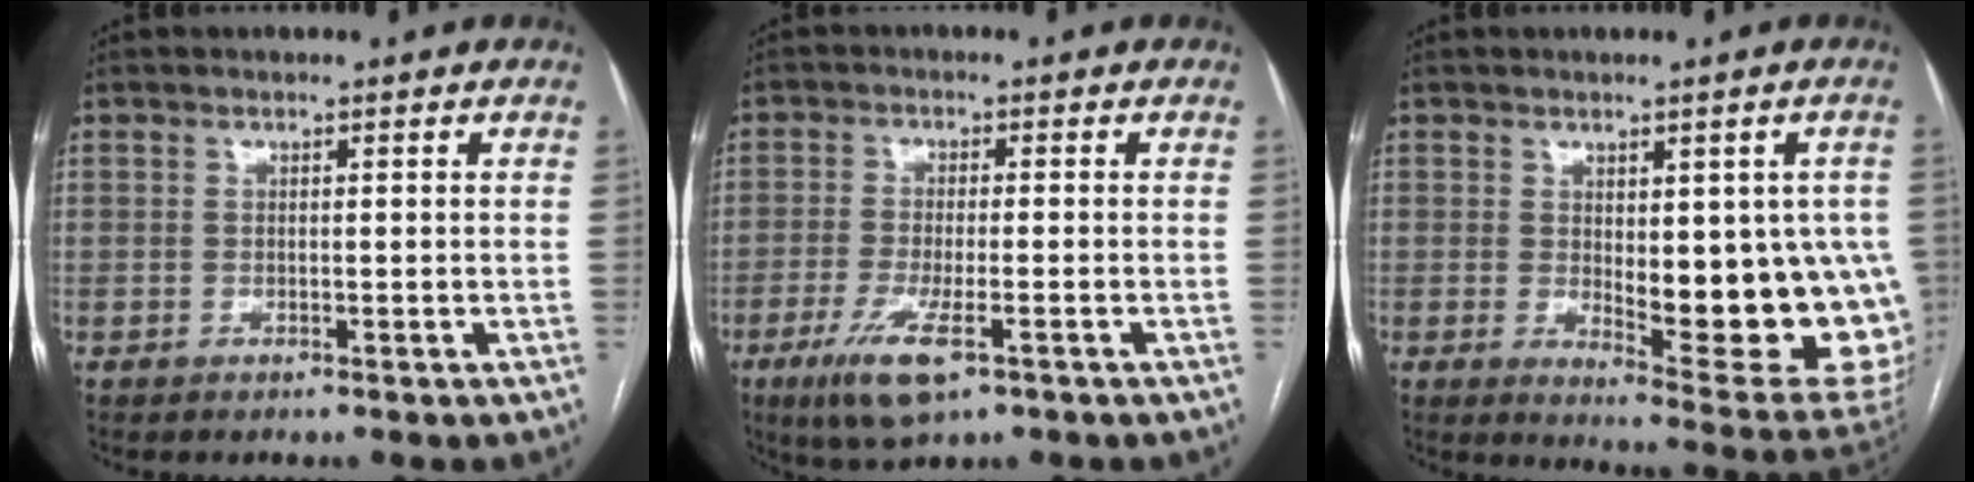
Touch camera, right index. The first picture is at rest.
{"total": 8.0, "force": [-4.1, 1.7, 6.6], "torque": [-0.131, -0.020, -0.068]}
{"total": 17.8, "force": [-1.1, 5.5, 16.9], "torque": [-0.154, -0.005, 0.009]}